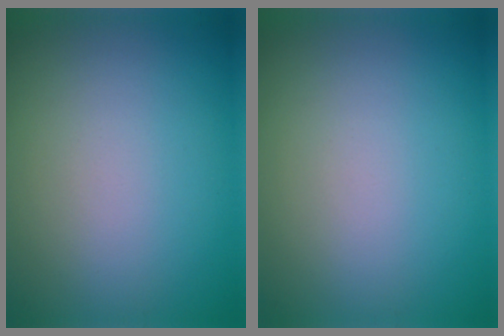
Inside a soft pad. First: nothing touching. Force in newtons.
{"total": 0.0}